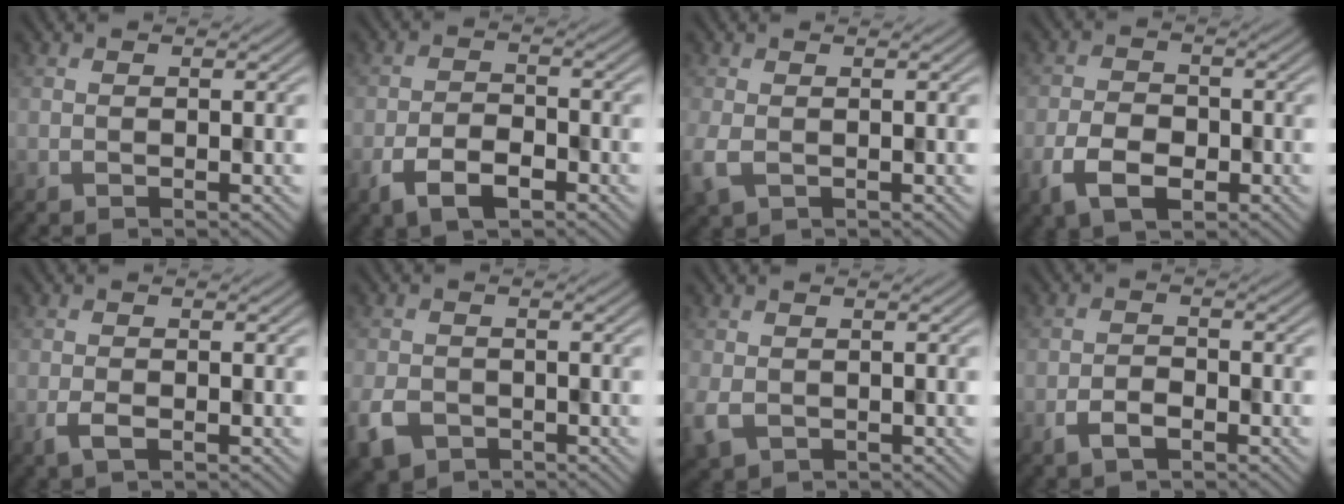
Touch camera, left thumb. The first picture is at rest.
{"total": 5.3, "force": [-3.0, 2.6, 3.5], "torque": [-0.068, -0.003, -0.063]}
{"total": 3.0, "force": [-0.7, 2.0, 2.1], "torque": [-0.069, -0.012, -0.015]}
{"total": 6.2, "force": [-2.8, 3.9, 3.9], "torque": [-0.083, -0.007, -0.061]}
{"total": 2.1, "force": [-0.9, 0.9, 1.6], "torque": [-0.038, -0.003, -0.021]}
{"total": 4.6, "force": [-2.5, 3.2, 2.2], "torque": [-0.061, -0.011, -0.053]}
{"total": 3.1, "force": [-0.9, 2.3, 1.8], "torque": [-0.055, -0.013, -0.020]}
{"total": 3.0, "force": [-1.7, 1.6, 1.9], "torque": [-0.039, 0.000, -0.037]}